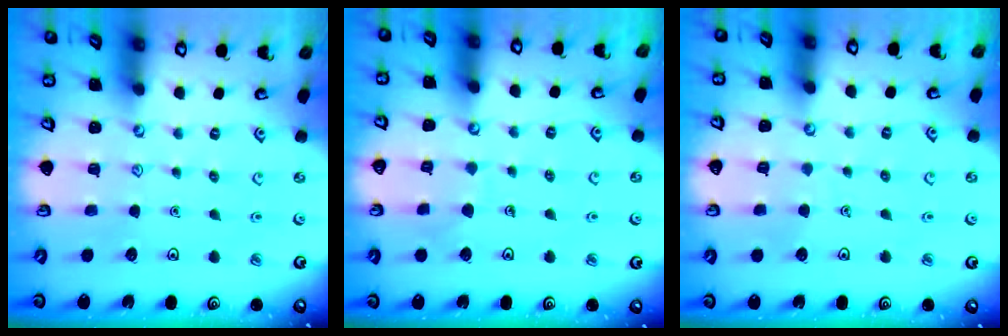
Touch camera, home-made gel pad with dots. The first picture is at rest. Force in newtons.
{"total": 4.6, "press": 4.6, "slide": 0.3}
{"total": 2.8, "press": 2.8, "slide": 0.1}